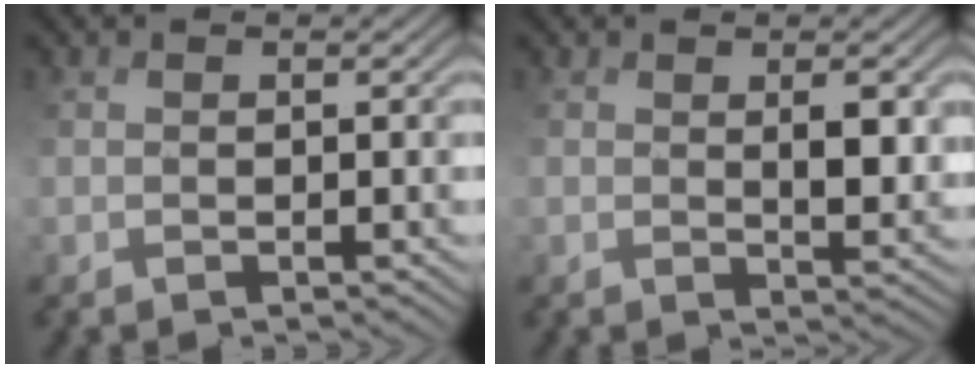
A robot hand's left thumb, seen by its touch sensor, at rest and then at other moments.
{"total": 4.0, "force": [1.3, 1.7, 3.3], "torque": [-0.067, -0.002, 0.032]}